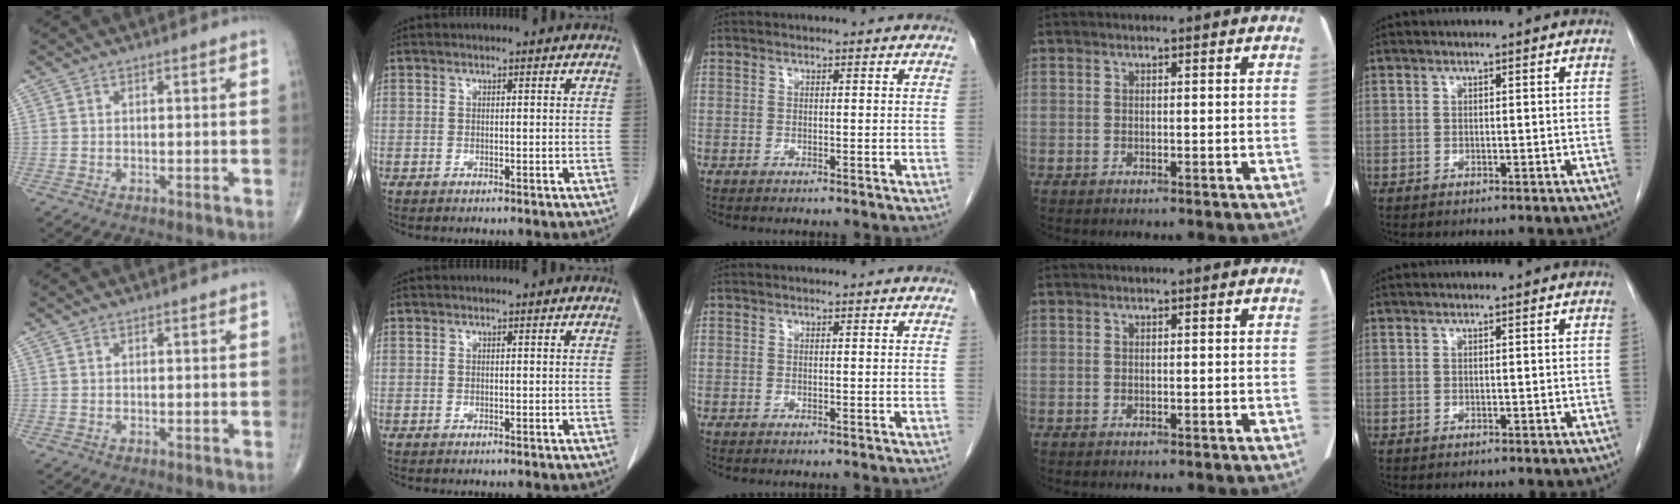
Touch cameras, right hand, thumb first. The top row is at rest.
{}